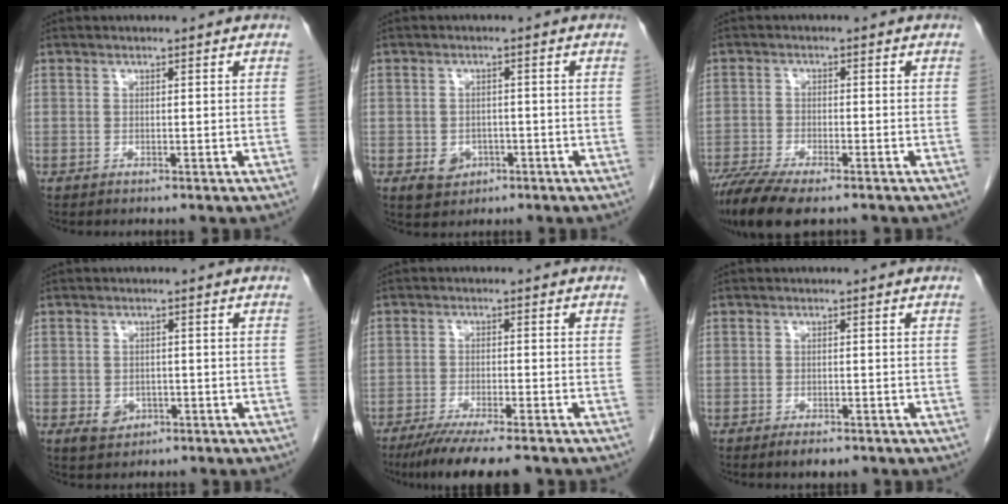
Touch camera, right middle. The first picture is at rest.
{"total": 3.6, "force": [-1.5, 2.8, 1.7], "torque": [-0.026, 0.001, -0.013]}
{"total": 9.1, "force": [-7.0, 2.1, 5.5], "torque": [-0.090, -0.017, -0.117]}
{"total": 2.8, "force": [-1.0, 2.2, 1.4], "torque": [-0.024, 0.000, -0.006]}
{"total": 9.7, "force": [-7.6, 1.1, 6.0], "torque": [-0.089, -0.020, -0.117]}
{"total": 2.4, "force": [-1.7, 0.9, 1.5], "torque": [-0.025, -0.003, -0.019]}